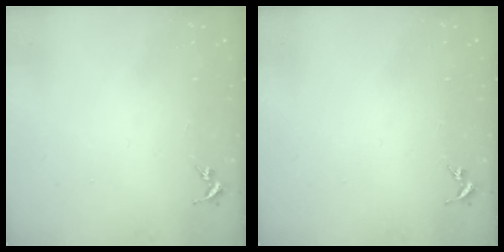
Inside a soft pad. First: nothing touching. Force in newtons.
{"total": 0.0}